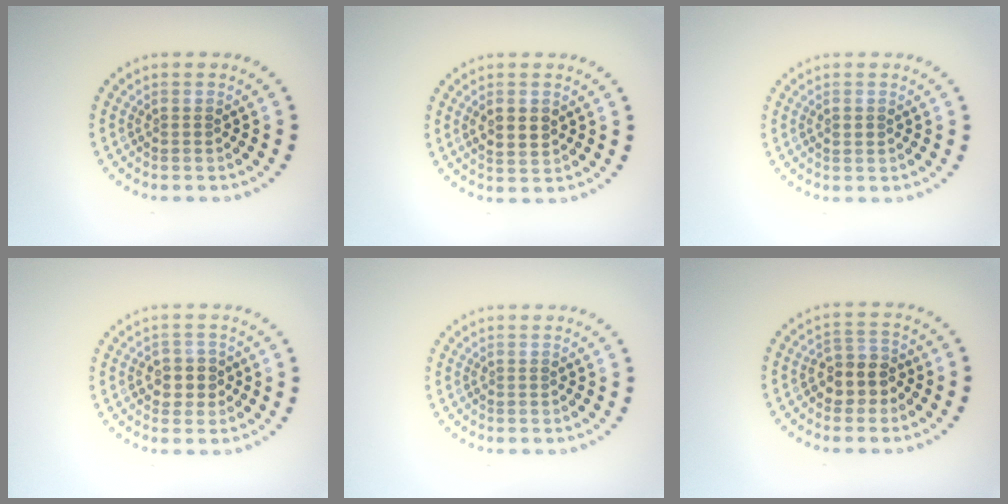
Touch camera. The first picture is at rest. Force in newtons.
{"total": 2.9, "press": 2.9, "slide": 0.3}
{"total": 1.1, "press": 1.1, "slide": 0.1}
{"total": 2.4, "press": 2.3, "slide": 0.9}
{"total": 0.0}
{"total": 2.9, "press": 2.6, "slide": 1.3}